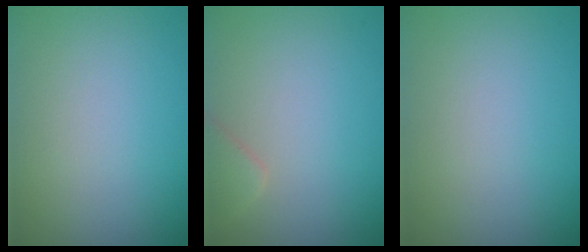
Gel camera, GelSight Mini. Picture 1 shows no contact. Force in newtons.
{"total": 1.4, "press": 1.4, "slide": 0.1}
{"total": 0.0}